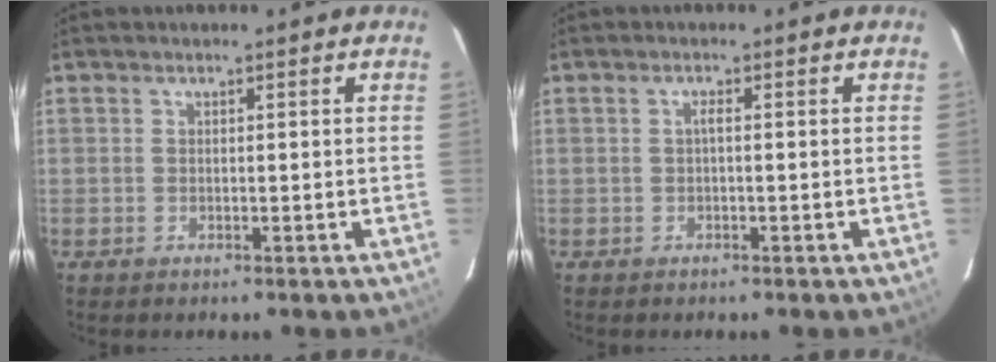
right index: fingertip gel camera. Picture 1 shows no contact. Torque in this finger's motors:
{"motor_torque": [0.17, -0.07, 0.08, 0.03]}